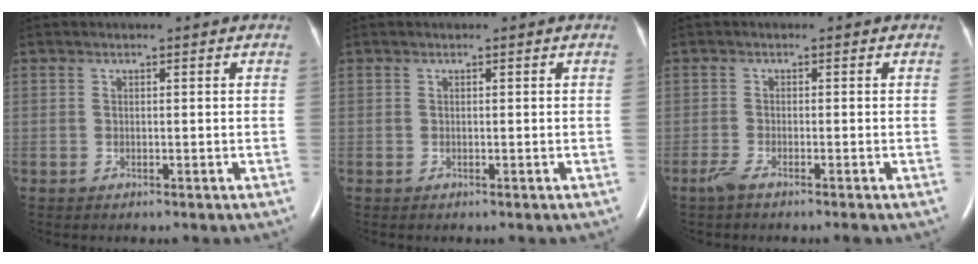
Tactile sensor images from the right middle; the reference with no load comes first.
{"total": 0.0}
{"total": 2.0, "force": [-1.5, -0.1, 1.3], "torque": [-0.037, -0.007, -0.033]}